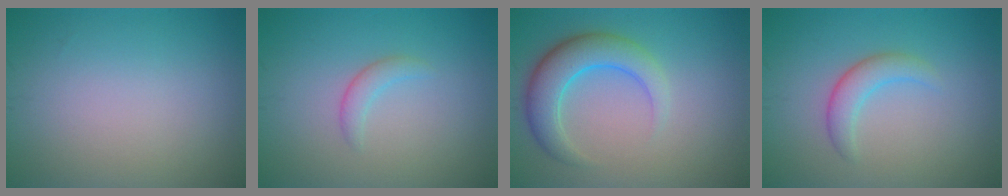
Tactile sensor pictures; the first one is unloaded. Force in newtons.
{"total": 1.4, "press": 1.4, "slide": 0.2}
{"total": 5.1, "press": 5.1, "slide": 0.2}
{"total": 2.4, "press": 2.4, "slide": 0.1}